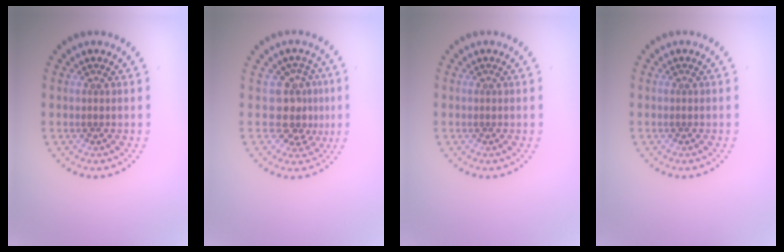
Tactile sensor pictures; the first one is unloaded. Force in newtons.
{"total": 3.3, "press": 2.6, "slide": 2.1}
{"total": 0.0}
{"total": 0.0}